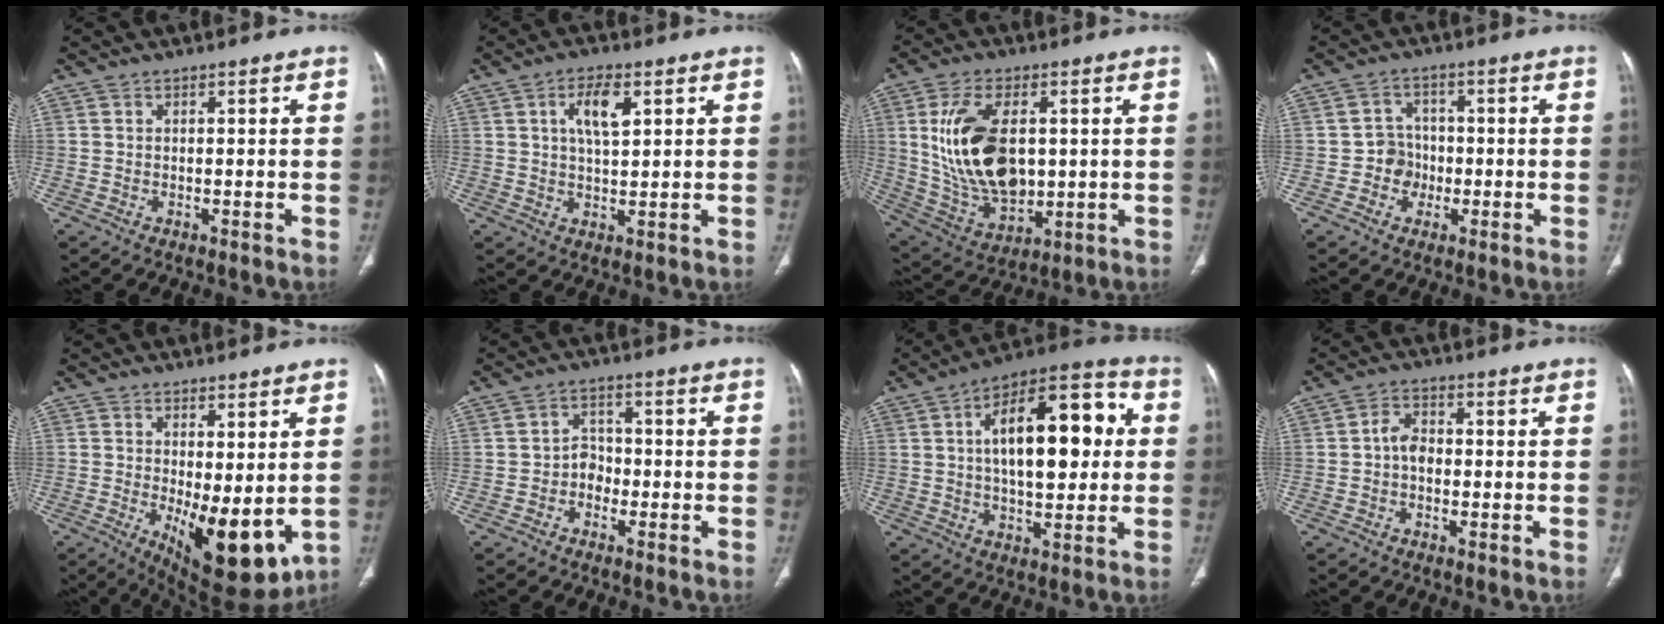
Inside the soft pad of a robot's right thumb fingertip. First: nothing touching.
{"total": 6.5, "force": [2.4, 2.8, 5.3], "torque": [-0.088, -0.006, 0.042]}
{"total": 18.4, "force": [2.3, 10.6, 14.9], "torque": [-0.271, -0.013, 0.060]}
{"total": 4.5, "force": [-1.2, 4.2, 1.2], "torque": [0.010, 0.014, -0.027]}
{"total": 12.1, "force": [-1.3, 4.9, 11.0], "torque": [-0.153, -0.031, -0.002]}
{"total": 3.4, "force": [-1.5, 2.8, 1.4], "torque": [-0.002, 0.018, -0.033]}
{"total": 20.3, "force": [3.3, 9.6, 17.6], "torque": [-0.240, 0.027, 0.043]}
{"total": 4.1, "force": [-0.4, 2.7, 3.1], "torque": [-0.047, 0.009, -0.016]}